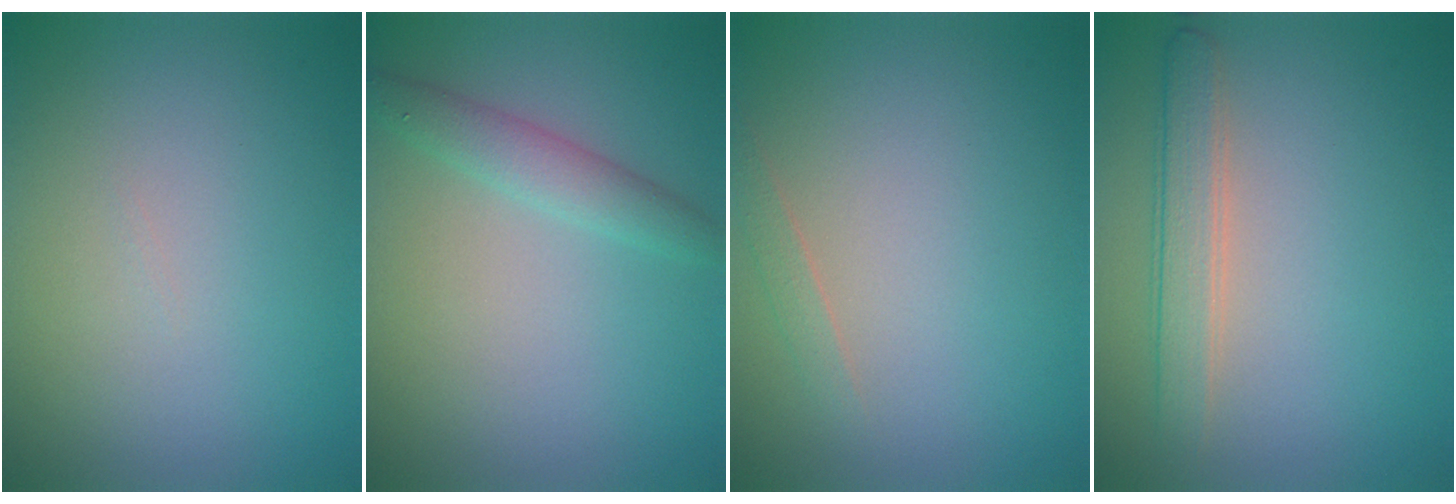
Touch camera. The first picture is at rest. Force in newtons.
{"total": 2.3, "press": 2.3, "slide": 0.0}
{"total": 0.9, "press": 0.9, "slide": 0.0}
{"total": 2.6, "press": 2.6, "slide": 0.1}